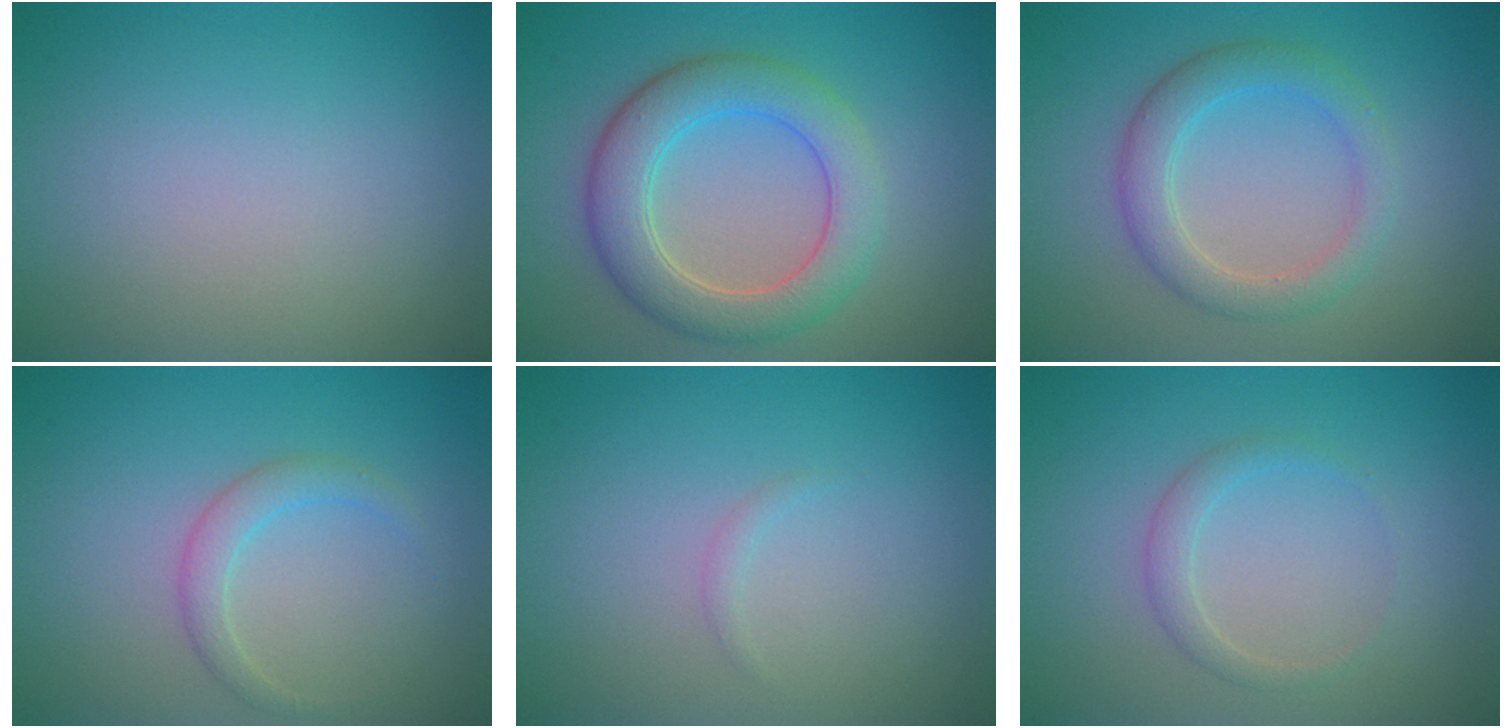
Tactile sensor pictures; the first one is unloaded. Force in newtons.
{"total": 5.0, "press": 5.0, "slide": 0.4}
{"total": 3.6, "press": 3.5, "slide": 0.2}
{"total": 1.8, "press": 1.8, "slide": 0.1}
{"total": 0.6, "press": 0.6, "slide": 0.1}
{"total": 1.5, "press": 1.5, "slide": 0.0}